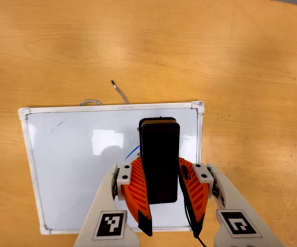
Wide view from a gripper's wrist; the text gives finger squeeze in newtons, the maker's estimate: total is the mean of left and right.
{"total": 5.8, "left": 5.1, "right": 6.5}